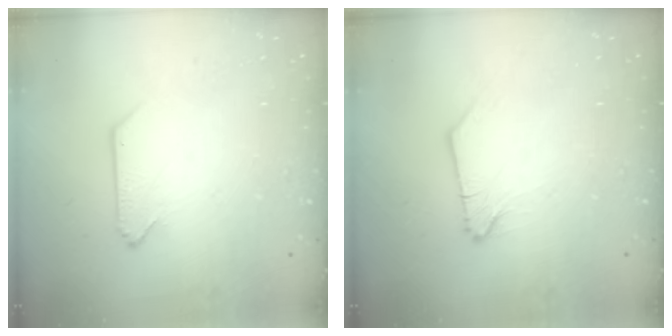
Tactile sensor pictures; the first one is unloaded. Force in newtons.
{"total": 0.0}